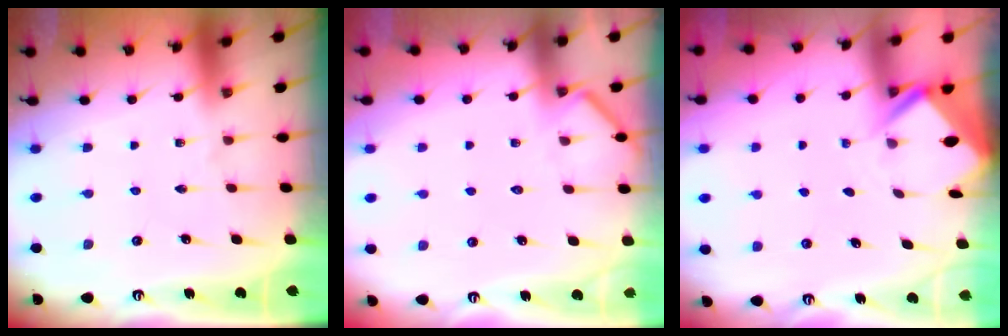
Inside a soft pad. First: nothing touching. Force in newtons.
{"total": 3.6, "press": 3.6, "slide": 0.3}
{"total": 2.4, "press": 2.4, "slide": 0.1}